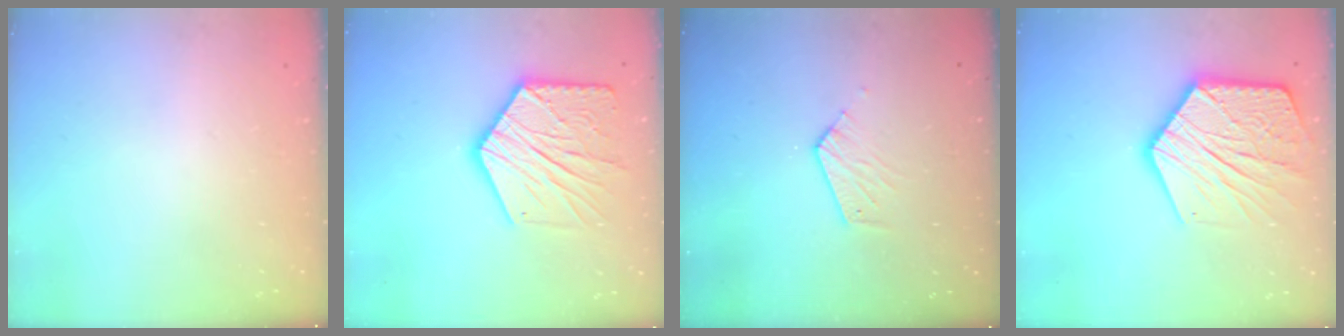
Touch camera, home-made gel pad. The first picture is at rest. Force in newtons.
{"total": 18.2, "press": 18.2, "slide": 1.5}
{"total": 5.7, "press": 5.7, "slide": 0.3}
{"total": 20.2, "press": 20.1, "slide": 1.0}